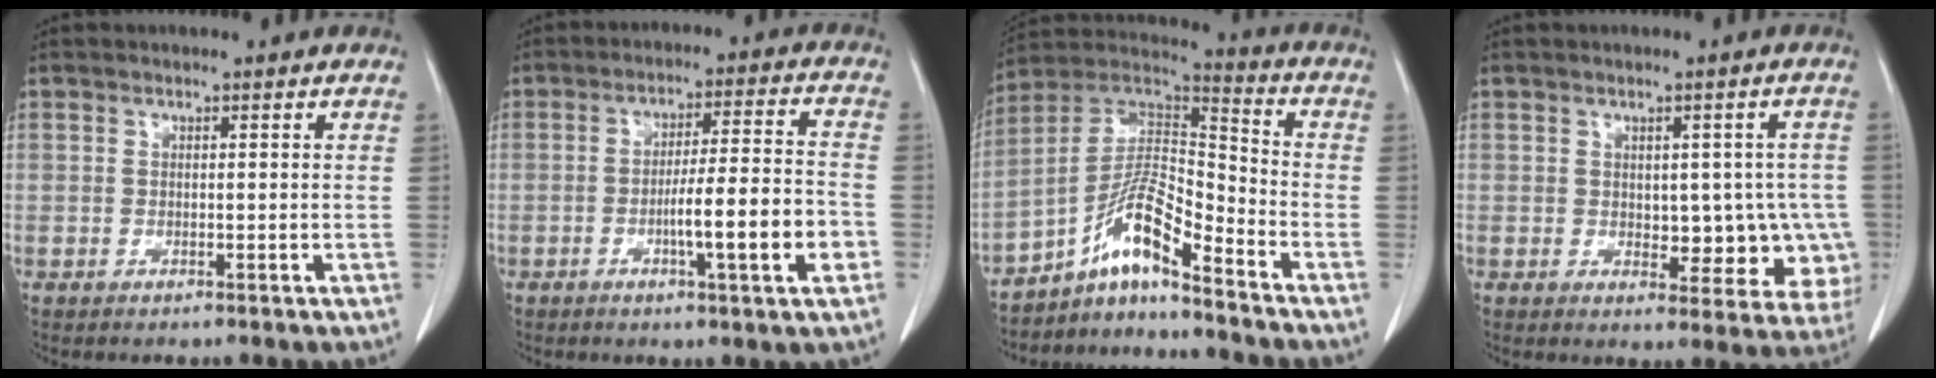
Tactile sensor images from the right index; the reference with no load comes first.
{"total": 11.0, "force": [-3.6, 0.3, 10.3], "torque": [-0.162, 0.001, -0.057]}
{"total": 10.7, "force": [-7.2, 1.0, 7.9], "torque": [-0.154, 0.024, -0.130]}
{"total": 9.1, "force": [-1.1, 5.1, 7.5], "torque": [-0.069, 0.013, -0.002]}